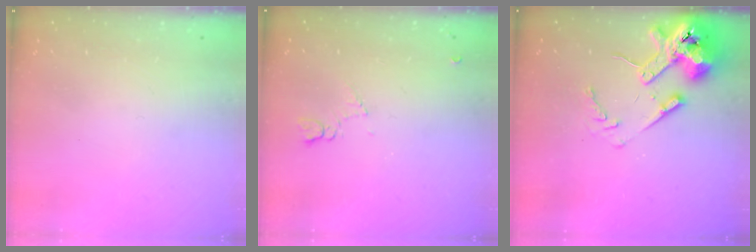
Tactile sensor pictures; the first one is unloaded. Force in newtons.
{"total": 5.2, "press": 5.1, "slide": 0.8}
{"total": 14.4, "press": 14.3, "slide": 2.0}